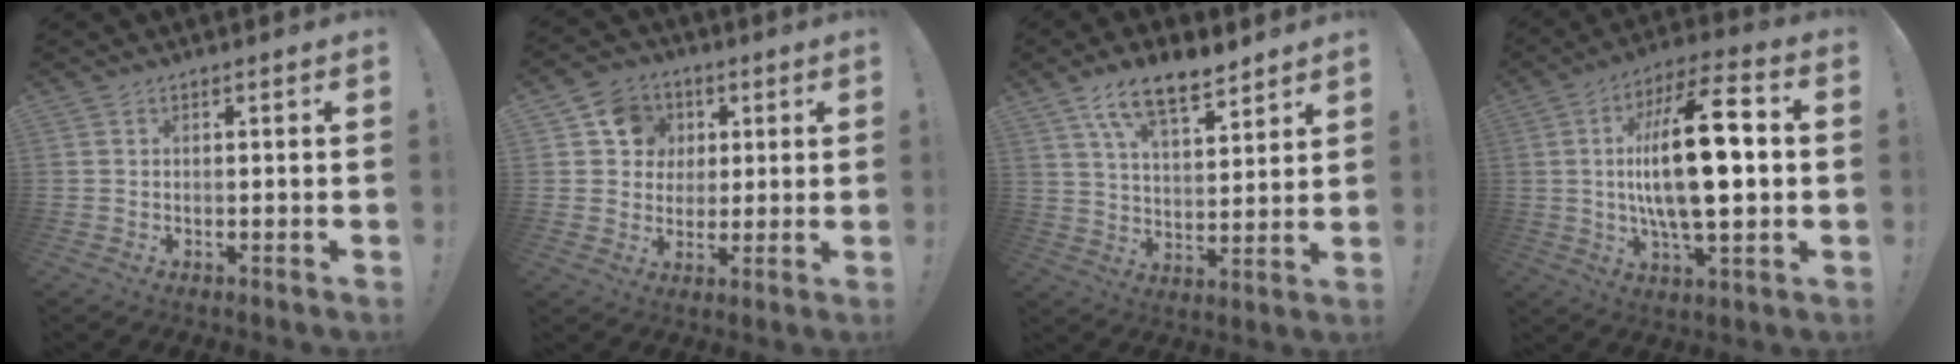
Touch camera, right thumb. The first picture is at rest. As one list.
[{"total": 10.5, "force": [3.0, 9.6, 3.1], "torque": [-0.045, -0.004, 0.063]}, {"total": 12.6, "force": [9.0, 4.6, 7.5], "torque": [-0.130, -0.044, 0.163]}, {"total": 22.1, "force": [0.5, 7.8, 20.6], "torque": [-0.366, 0.000, -0.002]}]